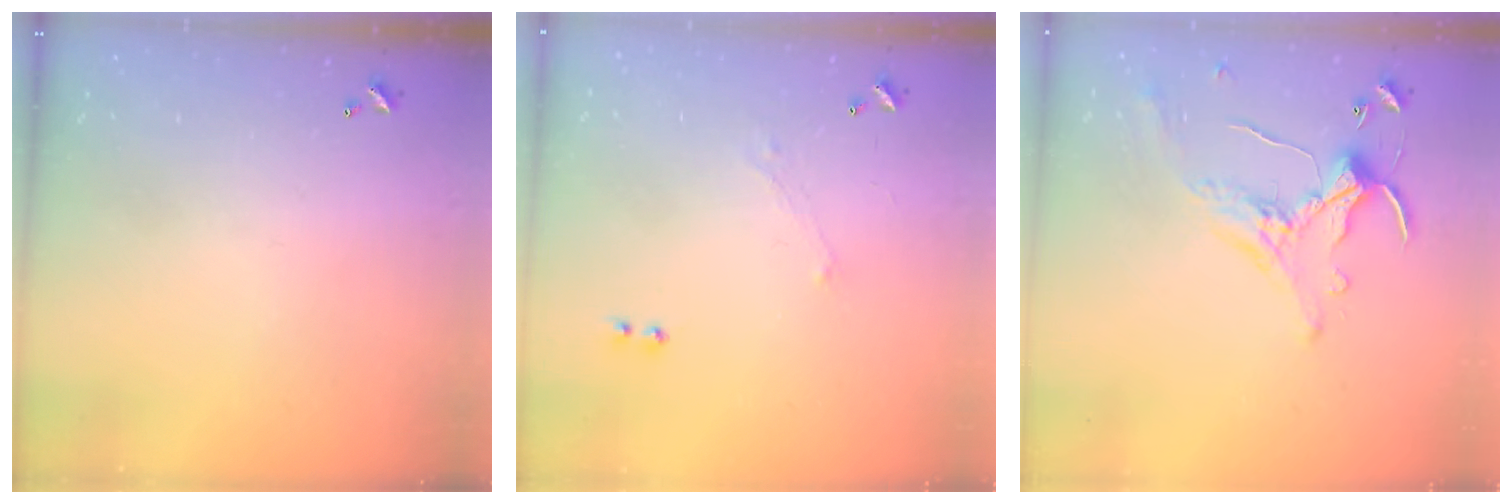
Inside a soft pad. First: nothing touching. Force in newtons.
{"total": 1.0, "press": 0.9, "slide": 0.5}
{"total": 1.1, "press": 0.3, "slide": 1.0}